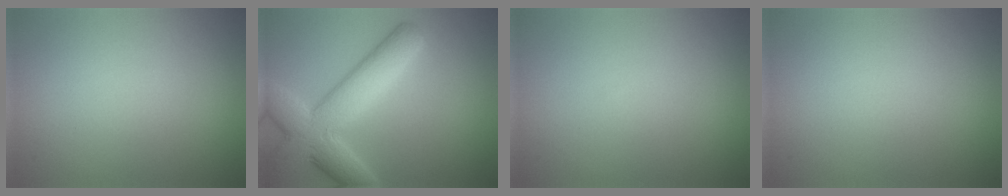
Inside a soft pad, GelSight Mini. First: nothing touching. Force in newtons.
{"total": 7.3, "press": 7.3, "slide": 0.3}
{"total": 0.0}
{"total": 0.0}